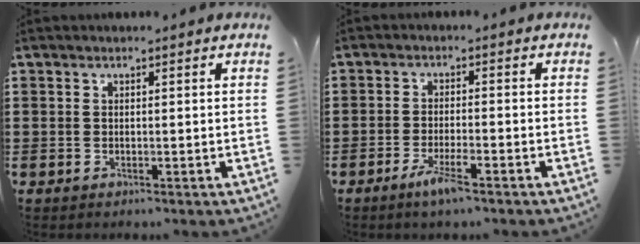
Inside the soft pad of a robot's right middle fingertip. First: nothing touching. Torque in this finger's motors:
{"motor_torque": [0.97, -0.74, 0.25, 0.08]}